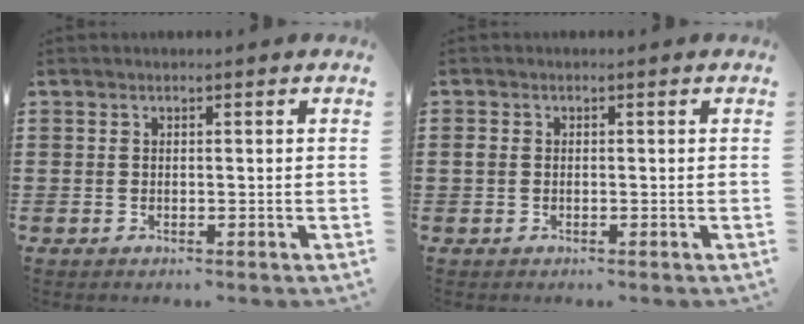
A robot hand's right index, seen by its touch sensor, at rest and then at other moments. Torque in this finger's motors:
{"motor_torque": [-0.17, -0.16, 0.00, 0.00]}